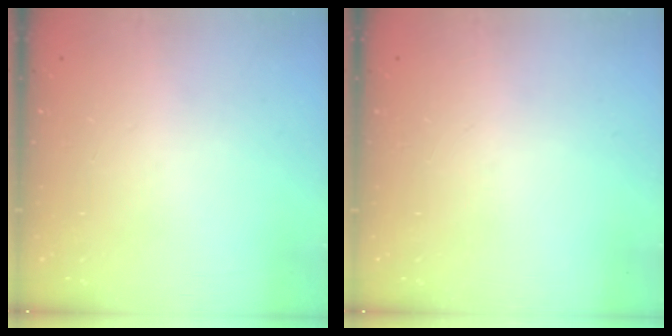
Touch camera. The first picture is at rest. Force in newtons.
{"total": 0.0}